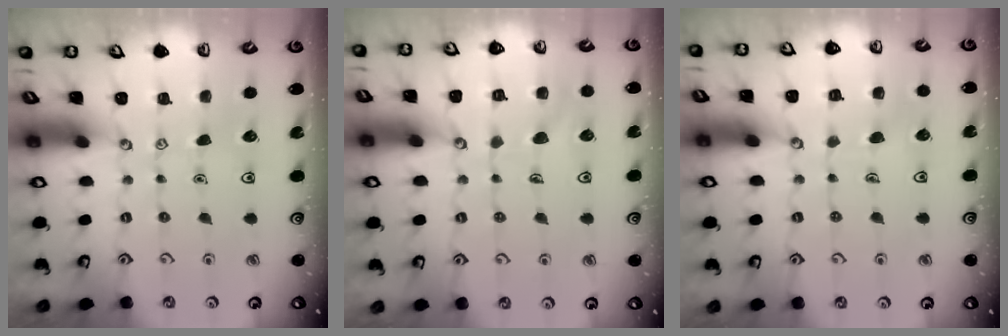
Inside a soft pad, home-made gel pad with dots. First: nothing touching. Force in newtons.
{"total": 6.3, "press": 6.3, "slide": 0.6}
{"total": 4.7, "press": 4.6, "slide": 0.4}